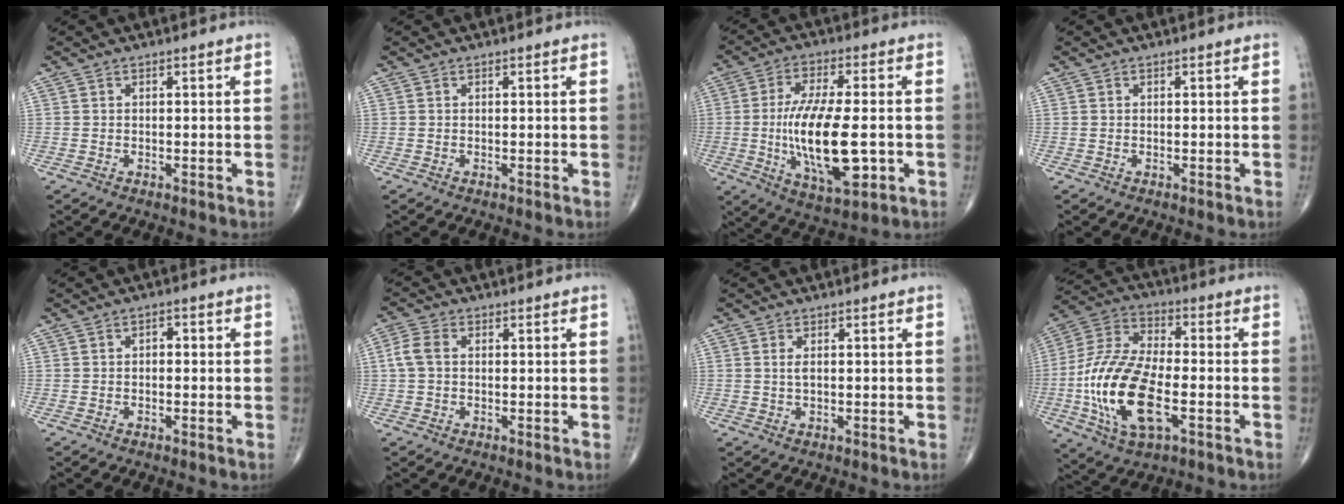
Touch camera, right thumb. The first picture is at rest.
{"total": 0.0}
{"total": 17.0, "force": [-2.2, 6.5, 15.6], "torque": [-0.280, -0.005, -0.029]}
{"total": 0.0}
{"total": 1.3, "force": [0.0, 0.9, 1.0], "torque": [-0.009, 0.006, -0.006]}
{"total": 3.9, "force": [0.3, 2.7, 2.9], "torque": [-0.070, 0.012, 0.001]}
{"total": 1.5, "force": [0.3, 0.6, 1.4], "torque": [-0.031, -0.002, 0.007]}
{"total": 19.3, "force": [-4.7, 9.1, 16.4], "torque": [-0.335, 0.018, -0.084]}